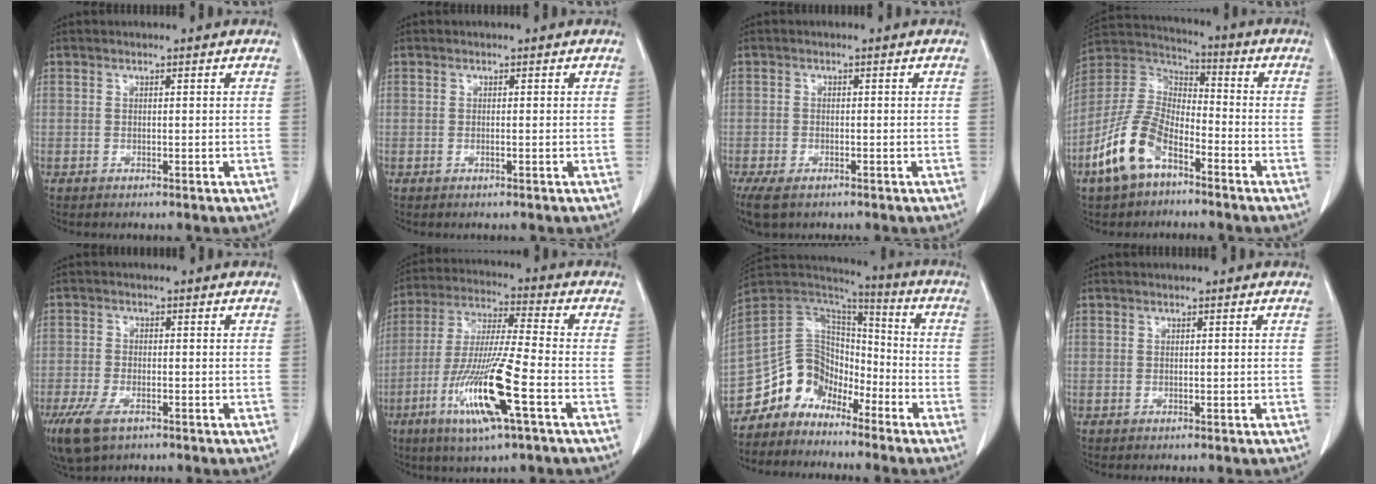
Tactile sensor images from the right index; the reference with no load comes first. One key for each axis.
{"total": 0.6, "fx": -0.2, "fy": 0.2, "fz": 0.6, "tx": -0.015, "ty": 0.000, "tz": -0.002}
{"total": 6.7, "fx": -4.2, "fy": 3.5, "fz": 3.9, "tx": -0.085, "ty": -0.010, "tz": -0.067}
{"total": 13.2, "fx": -7.2, "fy": 6.4, "fz": 9.1, "tx": -0.213, "ty": 0.004, "tz": -0.143}
{"total": 8.7, "fx": -5.0, "fy": 4.2, "fz": 5.8, "tx": -0.126, "ty": -0.016, "tz": -0.088}
{"total": 15.9, "fx": -6.2, "fy": 0.8, "fz": 14.6, "tx": -0.299, "ty": -0.023, "tz": -0.115}
{"total": 12.0, "fx": -9.3, "fy": 7.0, "fz": 2.9, "tx": -0.052, "ty": 0.062, "tz": -0.175}
{"total": 0.0}